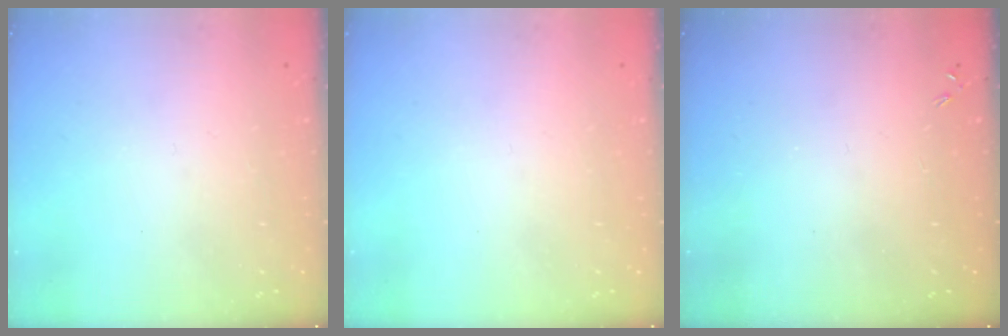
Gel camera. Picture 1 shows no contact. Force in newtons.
{"total": 0.0}
{"total": 0.0}